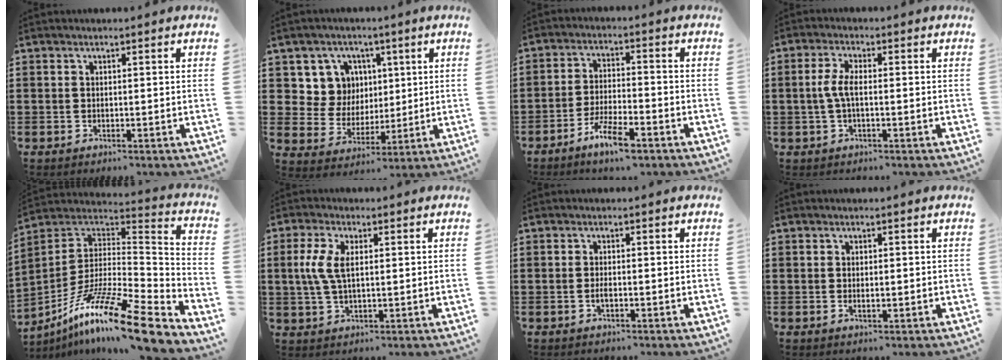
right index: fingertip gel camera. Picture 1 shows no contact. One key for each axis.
{"total": 8.4, "fx": 2.9, "fy": 7.7, "fz": 1.8, "tx": -0.062, "ty": -0.002, "tz": 0.057}
{"total": 6.2, "fx": -4.3, "fy": 1.3, "fz": 4.3, "tx": -0.095, "ty": -0.002, "tz": -0.083}
{"total": 4.0, "fx": -0.4, "fy": 1.4, "fz": 3.7, "tx": -0.090, "ty": -0.003, "tz": -0.015}
{"total": 16.8, "fx": -11.6, "fy": 1.7, "fz": 12.0, "tx": -0.220, "ty": 0.022, "tz": -0.209}
{"total": 5.7, "fx": 0.8, "fy": 2.7, "fz": 5.0, "tx": -0.125, "ty": 0.003, "tz": 0.007}
{"total": 1.4, "fx": -0.3, "fy": 0.5, "fz": 1.3, "tx": -0.024, "ty": -0.001, "tz": -0.006}
{"total": 1.1, "fx": -0.1, "fy": 0.5, "fz": 1.0, "tx": -0.018, "ty": 0.005, "tz": -0.003}